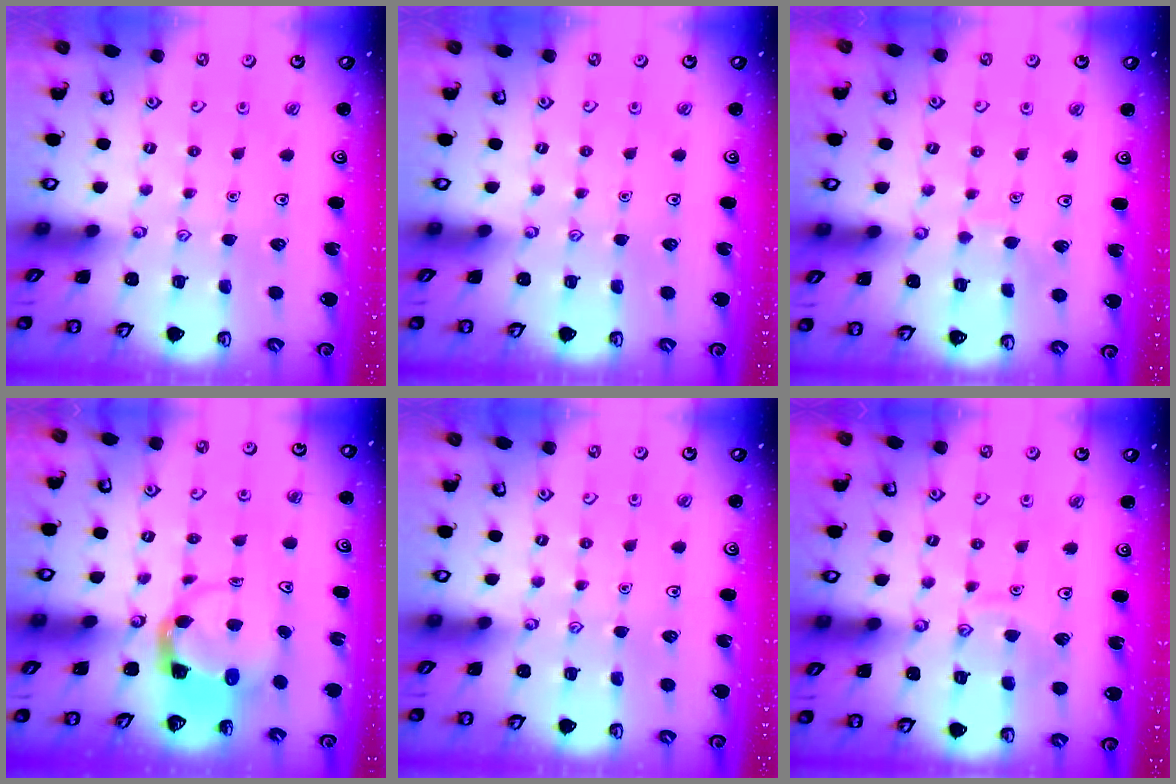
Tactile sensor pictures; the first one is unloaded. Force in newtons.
{"total": 0.0}
{"total": 3.3, "press": 3.3, "slide": 0.5}
{"total": 3.6, "press": 3.5, "slide": 0.5}
{"total": 0.0}
{"total": 7.1, "press": 7.1, "slide": 0.6}